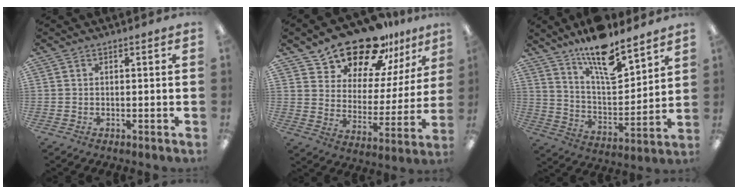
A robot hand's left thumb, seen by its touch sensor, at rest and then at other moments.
{"total": 18.3, "force": [15.6, 7.8, 5.5], "torque": [-0.100, -0.122, 0.280]}
{"total": 14.8, "force": [12.1, 4.3, 7.4], "torque": [-0.124, -0.084, 0.207]}